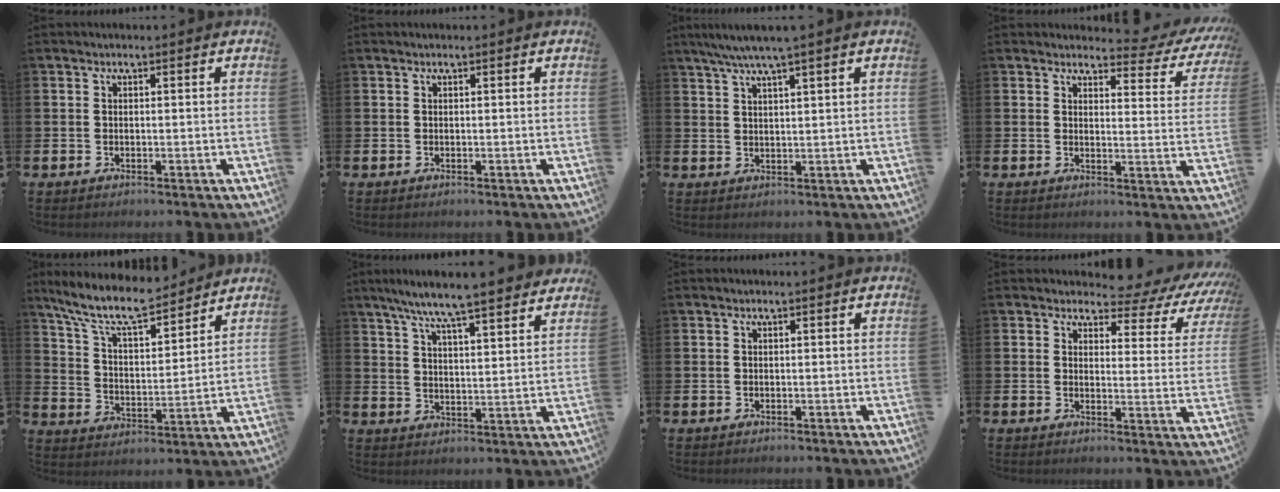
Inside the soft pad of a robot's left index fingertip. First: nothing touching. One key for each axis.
{"total": 0.0}
{"total": 4.2, "fx": 3.6, "fy": -0.5, "fz": 2.2, "tx": -0.053, "ty": -0.005, "tz": 0.064}
{"total": 3.2, "fx": 2.7, "fy": 1.4, "fz": 0.8, "tx": -0.006, "ty": -0.028, "tz": 0.037}
{"total": 9.6, "fx": 8.4, "fy": 2.3, "fz": 4.0, "tx": -0.102, "ty": -0.051, "tz": 0.147}
{"total": 8.3, "fx": 7.8, "fy": 0.2, "fz": 2.9, "tx": -0.074, "ty": -0.046, "tz": 0.136}
{"total": 0.0}
{"total": 3.9, "fx": 3.1, "fy": 2.1, "fz": 1.2, "tx": -0.019, "ty": -0.034, "tz": 0.040}